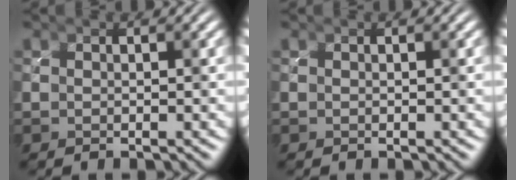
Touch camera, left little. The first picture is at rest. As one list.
[{"total": 0.0}]